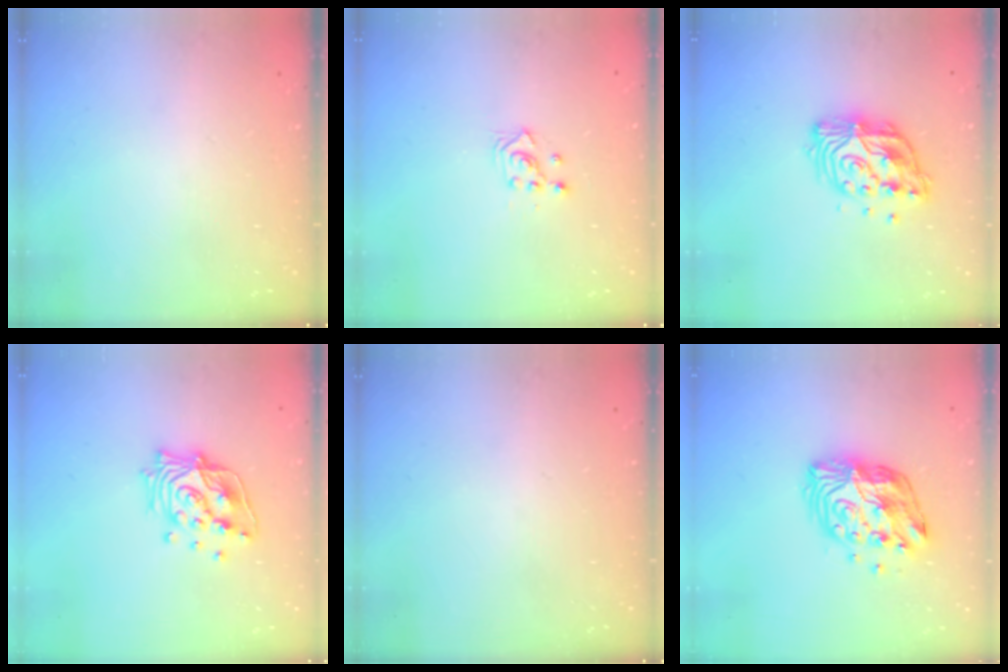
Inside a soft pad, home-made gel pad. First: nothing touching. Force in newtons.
{"total": 2.3, "press": 2.3, "slide": 0.3}
{"total": 12.7, "press": 12.6, "slide": 1.0}
{"total": 15.0, "press": 14.8, "slide": 1.9}
{"total": 0.0}
{"total": 12.9, "press": 12.9, "slide": 0.9}